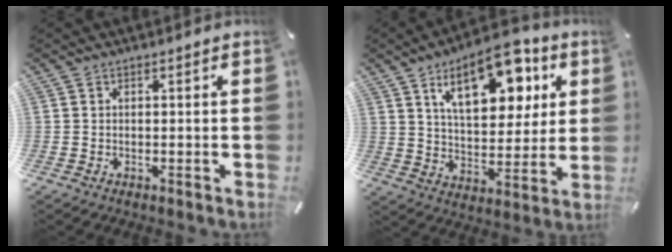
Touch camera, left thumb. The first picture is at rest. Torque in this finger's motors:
{"motor_torque": [2.50, 2.50, 1.40, -1.37, 0.24]}